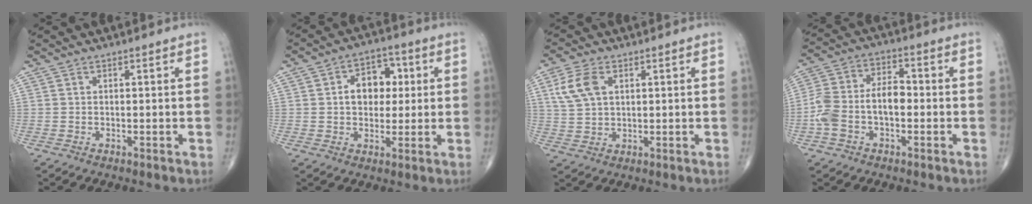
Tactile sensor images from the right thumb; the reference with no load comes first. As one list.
[{"total": 8.9, "force": [1.2, 6.5, 5.9], "torque": [-0.048, 0.016, 0.013]}, {"total": 6.8, "force": [2.3, 4.2, 4.8], "torque": [-0.099, 0.002, 0.048]}, {"total": 10.6, "force": [-2.1, 6.2, 8.4], "torque": [-0.169, 0.040, -0.044]}]